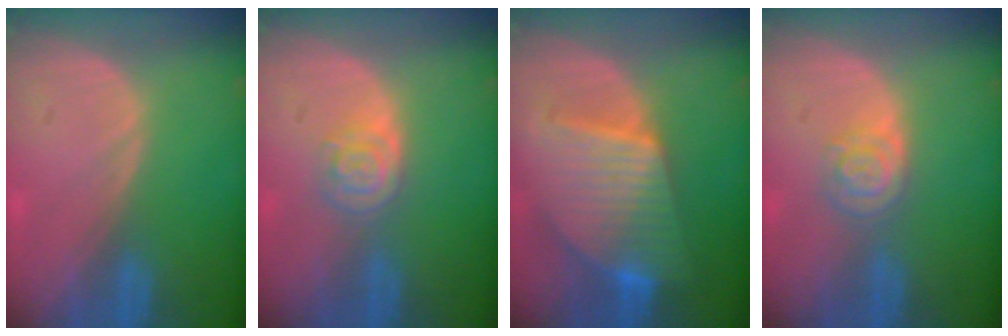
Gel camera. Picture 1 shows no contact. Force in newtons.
{"total": 4.1, "press": 3.8, "slide": 1.5}
{"total": 10.1, "press": 10.0, "slide": 0.7}
{"total": 4.2, "press": 3.8, "slide": 1.8}